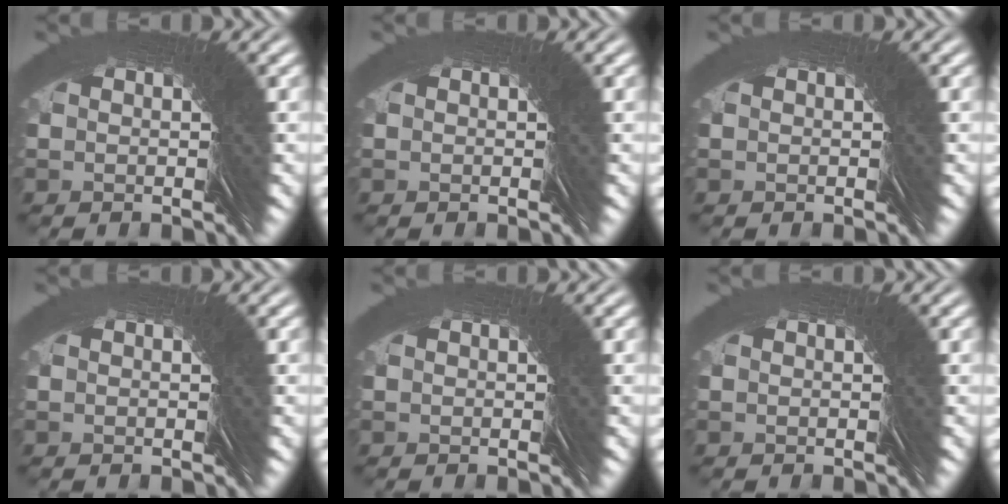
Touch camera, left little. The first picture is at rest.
{"total": 0.0}
{"total": 0.0}
{"total": 0.0}
{"total": 0.0}
{"total": 0.0}